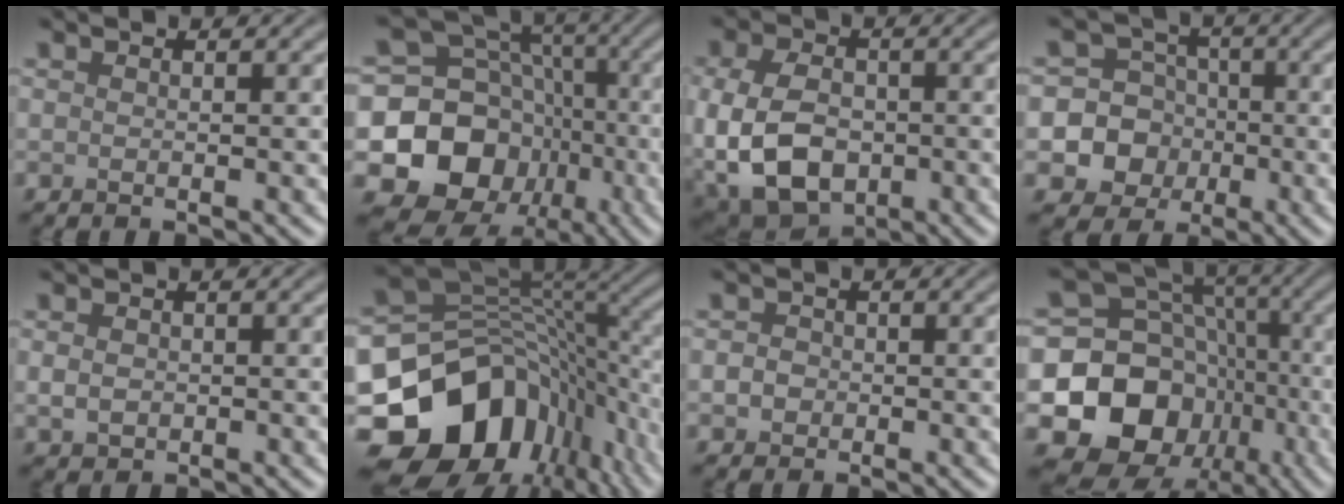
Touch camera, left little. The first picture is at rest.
{"total": 12.8, "force": [-3.4, 11.1, 5.3], "torque": [-0.101, -0.005, -0.084]}
{"total": 9.9, "force": [-2.3, 6.8, 6.9], "torque": [-0.162, -0.024, -0.038]}
{"total": 11.7, "force": [-2.7, 11.2, 2.1], "torque": [-0.064, 0.001, -0.064]}
{"total": 1.6, "force": [-0.1, 1.3, 0.9], "torque": [-0.020, -0.003, -0.001]}
{"total": 15.6, "force": [-6.6, 11.2, 8.7], "torque": [-0.175, -0.015, -0.108]}
{"total": 1.5, "force": [-0.3, 1.3, 0.5], "torque": [-0.003, -0.002, -0.009]}
{"total": 14.2, "force": [-4.3, 12.2, 5.9], "torque": [-0.117, 0.001, -0.095]}